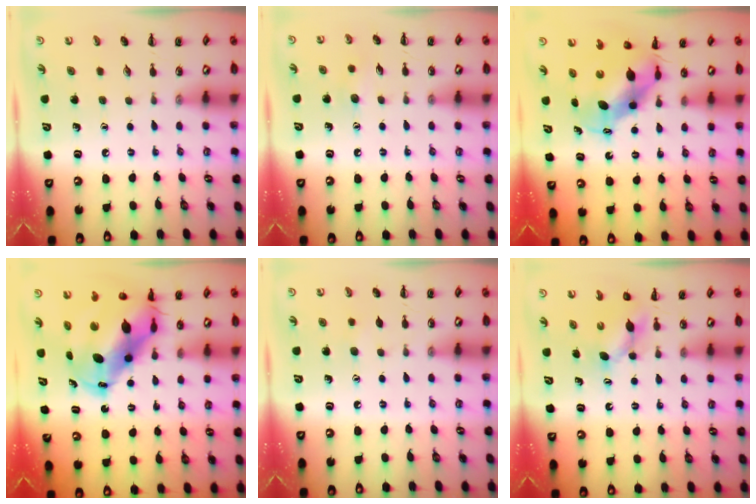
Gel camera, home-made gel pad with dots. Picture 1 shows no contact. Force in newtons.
{"total": 5.4, "press": 5.3, "slide": 1.2}
{"total": 7.2, "press": 7.1, "slide": 1.4}
{"total": 13.2, "press": 12.7, "slide": 3.8}
{"total": 4.0, "press": 3.9, "slide": 0.9}
{"total": 4.0, "press": 3.9, "slide": 0.7}